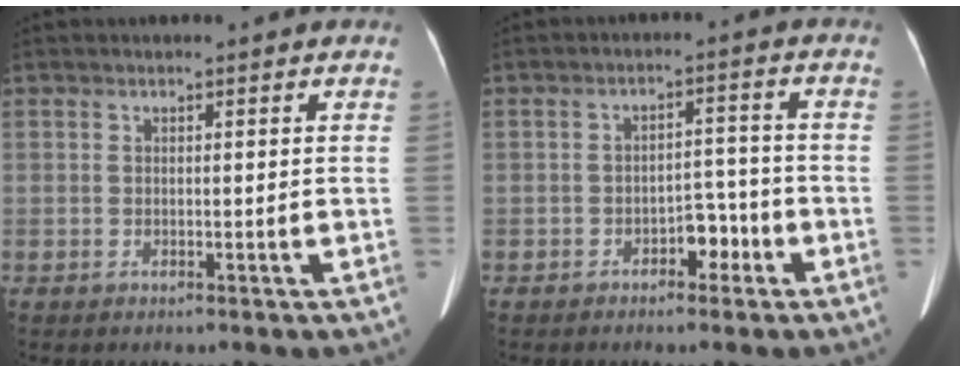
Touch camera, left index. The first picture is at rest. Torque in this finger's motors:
{"motor_torque": [-0.02, 0.01, 0.02, 0.00]}